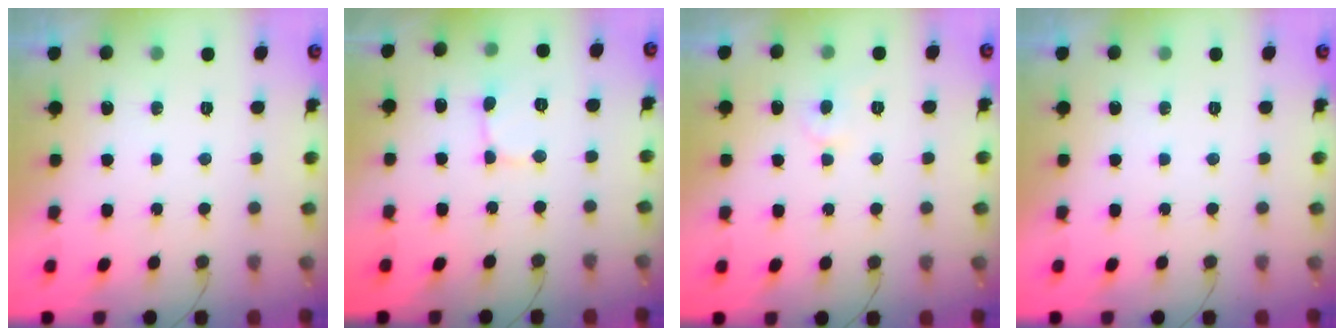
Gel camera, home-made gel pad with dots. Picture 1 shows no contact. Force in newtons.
{"total": 2.3, "press": 2.3, "slide": 0.2}
{"total": 3.9, "press": 3.9, "slide": 0.3}
{"total": 0.0}